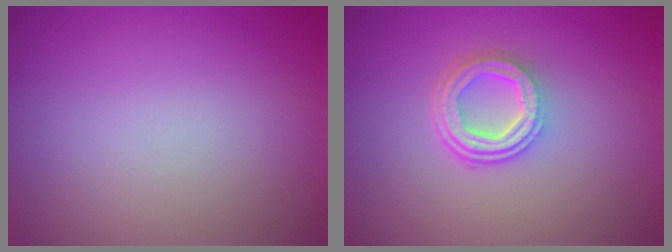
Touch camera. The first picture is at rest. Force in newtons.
{"total": 4.4, "press": 3.4, "slide": 2.8}